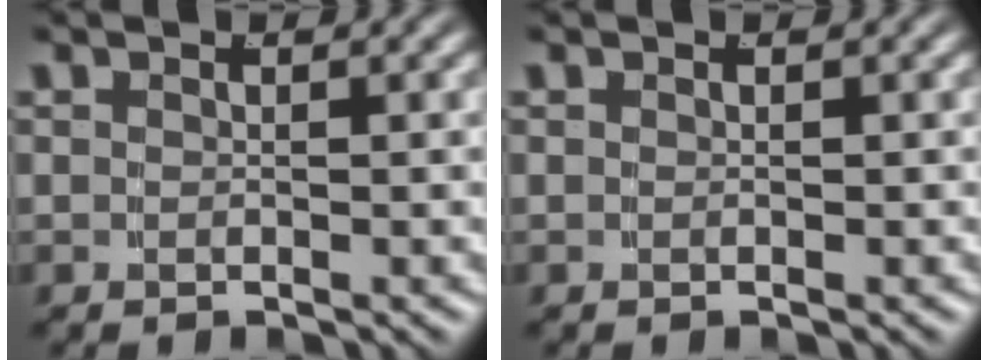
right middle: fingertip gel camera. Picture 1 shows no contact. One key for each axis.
{"total": 0.0}